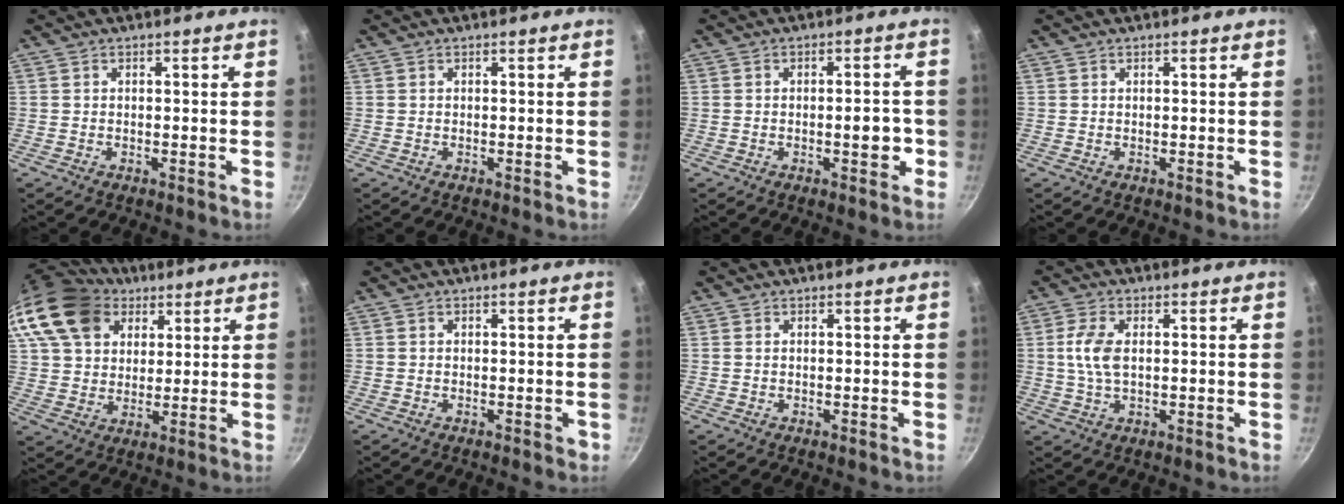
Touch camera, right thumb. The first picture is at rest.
{"total": 0.0}
{"total": 4.7, "force": [-1.2, 2.1, 4.1], "torque": [-0.033, 0.017, -0.016]}
{"total": 0.0}
{"total": 19.9, "force": [10.0, 14.4, 9.4], "torque": [-0.184, 0.009, 0.183]}
{"total": 0.9, "force": [-0.2, 0.7, 0.6], "torque": [-0.002, 0.003, -0.002]}
{"total": 0.0}
{"total": 5.9, "force": [0.8, 3.3, 4.9], "torque": [-0.101, 0.006, 0.015]}